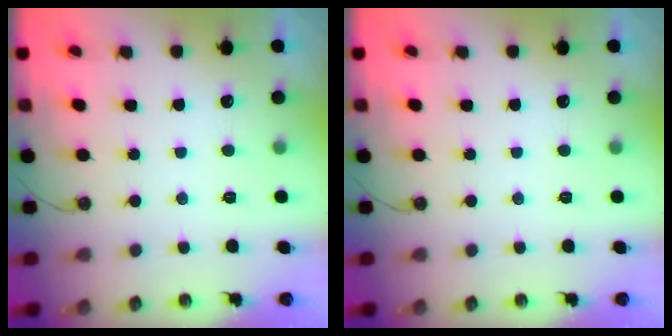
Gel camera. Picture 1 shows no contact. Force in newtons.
{"total": 0.0}